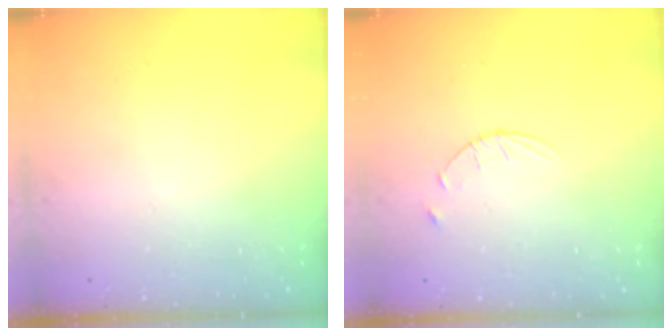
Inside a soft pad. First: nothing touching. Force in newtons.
{"total": 4.9, "press": 4.9, "slide": 0.6}